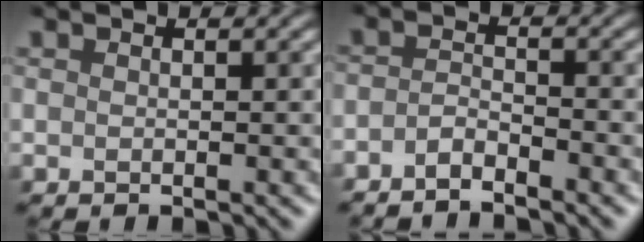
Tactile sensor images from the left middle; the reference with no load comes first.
{"total": 1.9, "force": [-1.8, 0.2, 0.7], "torque": [-0.020, 0.008, -0.037]}